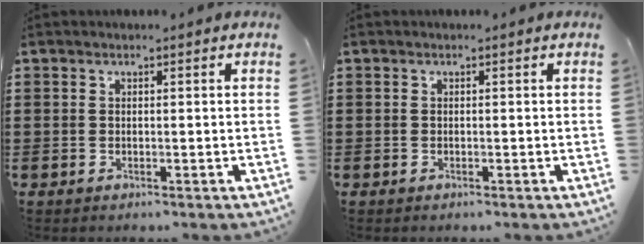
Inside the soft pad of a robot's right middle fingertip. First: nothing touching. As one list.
[{"total": 0.0}]